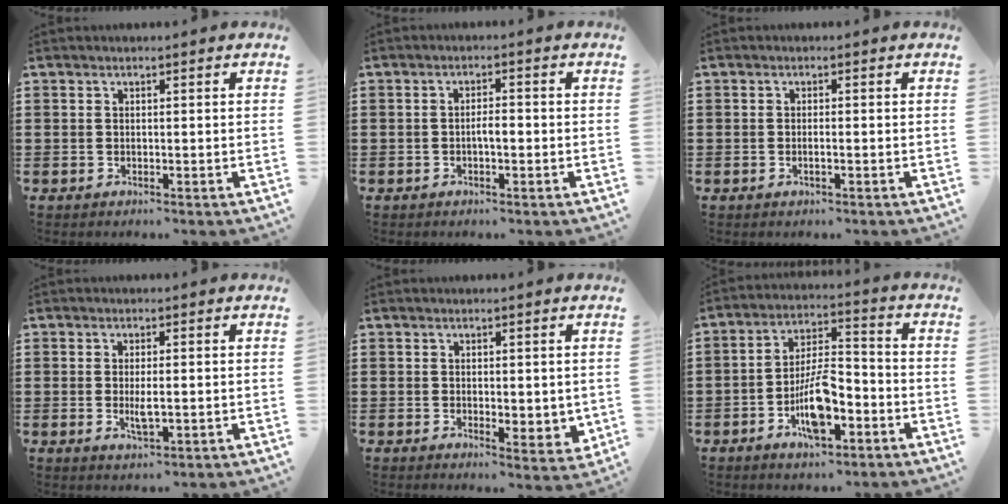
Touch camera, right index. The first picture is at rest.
{"total": 2.3, "force": [-0.7, 0.7, 2.1], "torque": [-0.038, 0.003, -0.013]}
{"total": 0.9, "force": [-0.4, 0.1, 0.9], "torque": [-0.016, -0.004, -0.006]}
{"total": 3.0, "force": [-0.3, 0.8, 2.9], "torque": [-0.058, -0.005, -0.008]}
{"total": 2.4, "force": [0.6, 1.3, 1.9], "torque": [-0.030, 0.005, 0.008]}
{"total": 9.0, "force": [-4.0, 3.3, 7.3], "torque": [-0.151, 0.000, -0.075]}